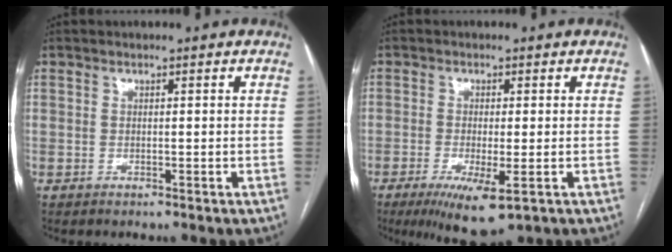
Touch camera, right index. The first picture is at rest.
{"total": 7.7, "force": [-3.7, 1.6, 6.6], "torque": [-0.109, -0.021, -0.053]}